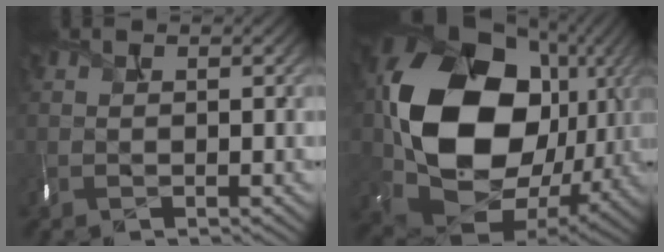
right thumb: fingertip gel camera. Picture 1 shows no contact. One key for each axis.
{"total": 18.7, "fx": 2.1, "fy": 14.8, "fz": 11.2, "tx": -0.236, "ty": -0.040, "tz": 0.061}